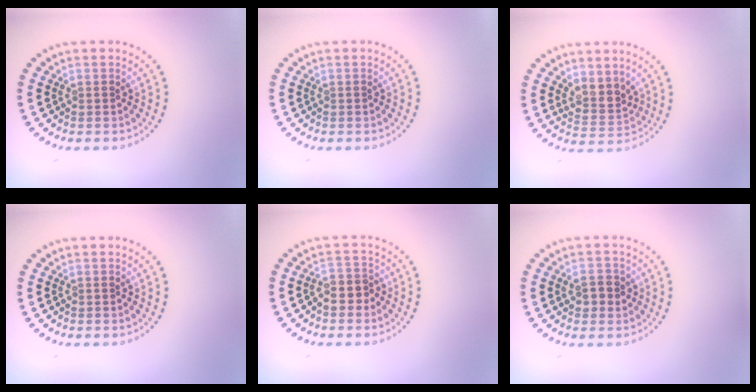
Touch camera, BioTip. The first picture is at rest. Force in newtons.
{"total": 0.0}
{"total": 2.6, "press": 2.1, "slide": 1.5}
{"total": 0.0}
{"total": 2.4, "press": 2.1, "slide": 1.1}
{"total": 2.2, "press": 2.2, "slide": 0.3}